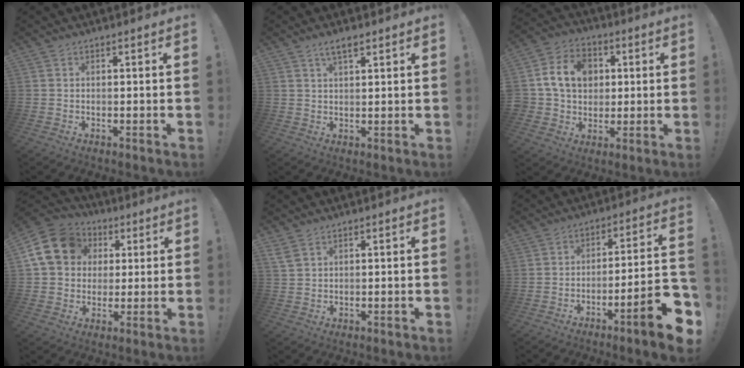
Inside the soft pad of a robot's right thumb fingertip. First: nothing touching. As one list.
[{"total": 4.0, "force": [2.4, 1.2, 2.9], "torque": [-0.050, -0.009, 0.041]}, {"total": 14.2, "force": [2.9, 12.0, 7.2], "torque": [-0.109, 0.009, 0.063]}, {"total": 15.9, "force": [4.1, 13.2, 7.8], "torque": [-0.135, 0.000, 0.085]}, {"total": 2.7, "force": [1.6, 1.2, 1.9], "torque": [-0.045, 0.001, 0.034]}, {"total": 12.8, "force": [-6.9, 0.9, 10.7], "torque": [-0.155, 0.034, -0.107]}]